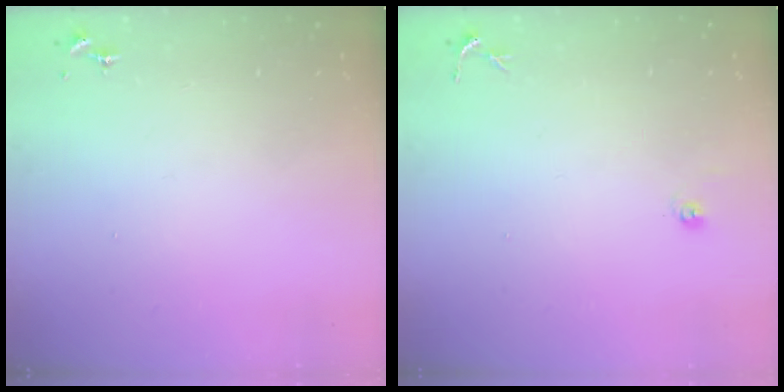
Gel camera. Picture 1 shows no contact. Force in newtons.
{"total": 5.1, "press": 5.0, "slide": 0.4}